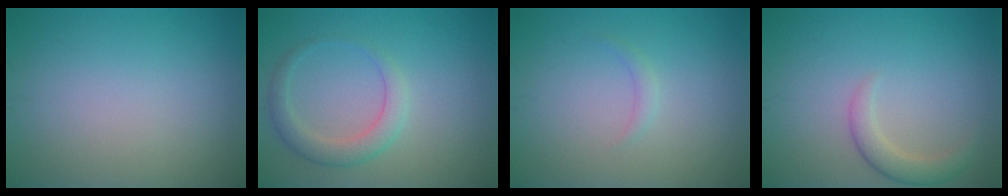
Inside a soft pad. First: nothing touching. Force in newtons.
{"total": 2.8, "press": 2.8, "slide": 0.3}
{"total": 0.8, "press": 0.8, "slide": 0.0}
{"total": 2.4, "press": 2.4, "slide": 0.3}